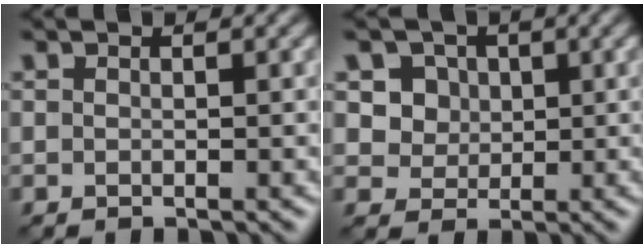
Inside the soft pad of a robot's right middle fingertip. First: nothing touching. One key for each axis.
{"total": 4.6, "fx": 1.9, "fy": 3.8, "fz": 1.8, "tx": -0.039, "ty": -0.006, "tz": 0.041}